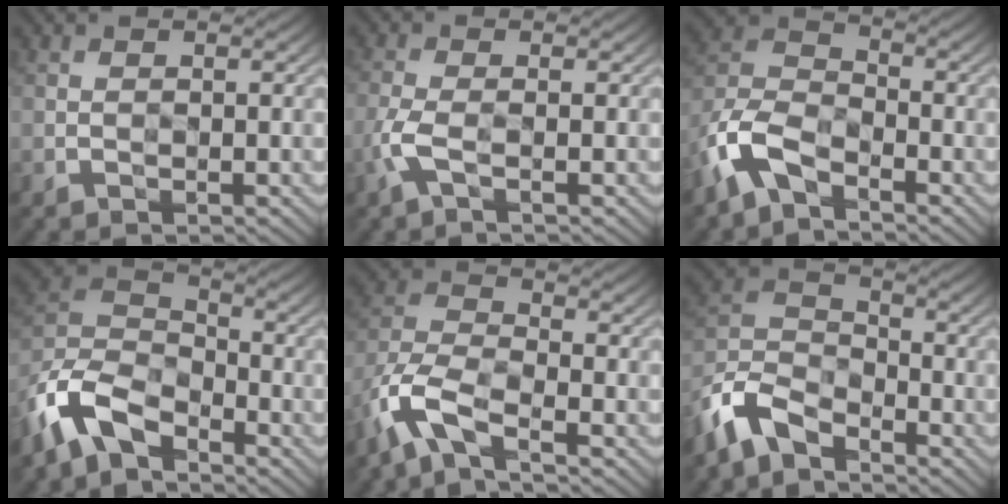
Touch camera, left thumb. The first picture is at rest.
{"total": 3.0, "force": [-1.3, 0.9, 2.5], "torque": [-0.073, 0.002, -0.033]}
{"total": 8.9, "force": [-5.6, 4.3, 5.5], "torque": [-0.134, -0.002, -0.135]}
{"total": 11.8, "force": [-8.1, 5.7, 6.4], "torque": [-0.162, -0.012, -0.181]}
{"total": 8.5, "force": [-5.5, 2.8, 5.9], "torque": [-0.142, -0.002, -0.129]}
{"total": 9.1, "force": [-6.9, 4.0, 4.2], "torque": [-0.103, -0.005, -0.161]}